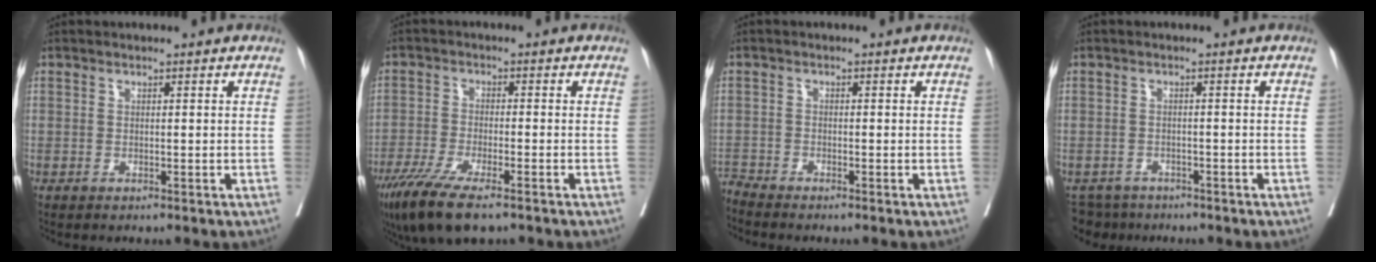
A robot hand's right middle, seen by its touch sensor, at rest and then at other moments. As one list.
[{"total": 10.5, "force": [-7.4, 1.8, 7.3], "torque": [-0.126, -0.025, -0.123]}, {"total": 2.2, "force": [-2.0, -0.8, -0.3], "torque": [0.001, -0.013, -0.042]}, {"total": 4.2, "force": [-3.7, 2.0, -0.4], "torque": [0.006, -0.004, -0.060]}]